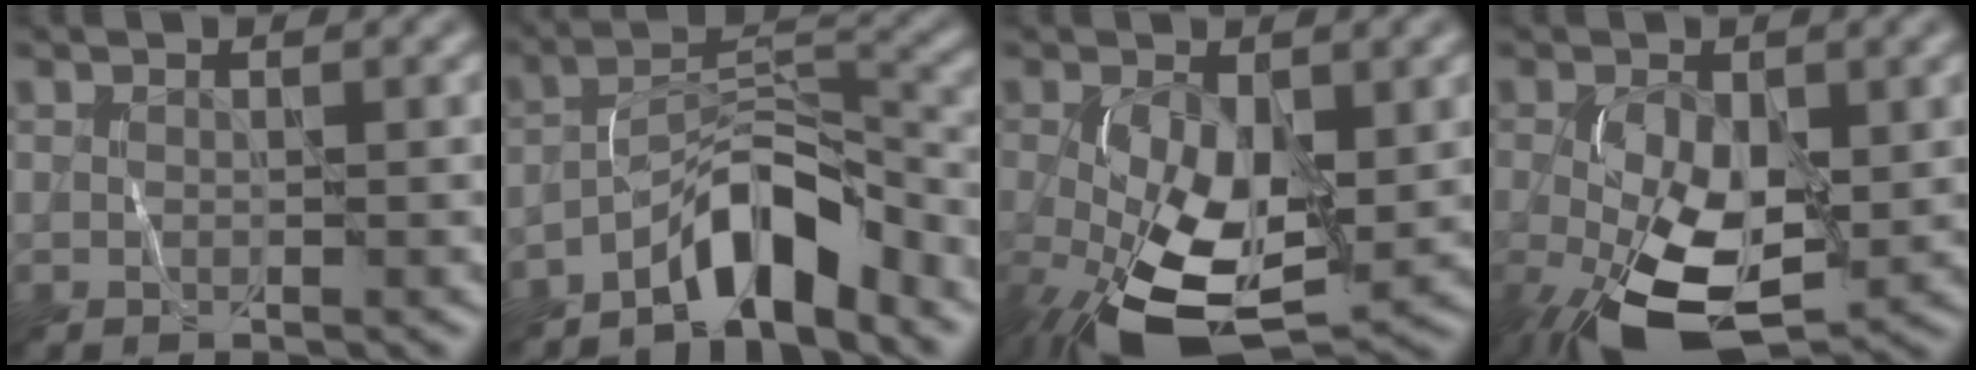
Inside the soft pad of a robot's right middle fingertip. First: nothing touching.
{"total": 6.3, "force": [-4.5, 1.9, 4.0], "torque": [-0.062, 0.016, -0.084]}
{"total": 10.9, "force": [-2.0, 5.6, 9.2], "torque": [-0.187, -0.021, -0.034]}
{"total": 10.9, "force": [-3.1, 5.5, 8.8], "torque": [-0.181, -0.020, -0.055]}